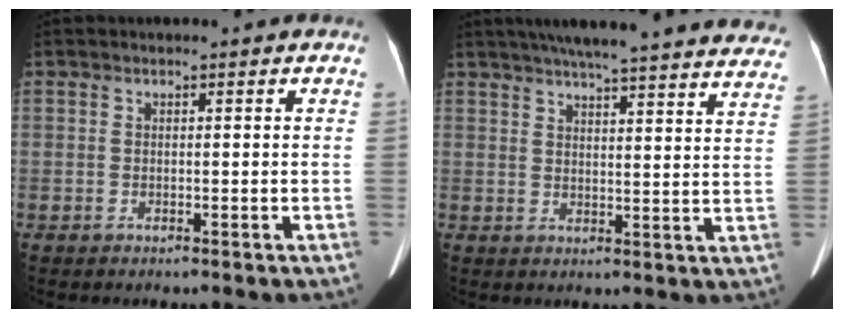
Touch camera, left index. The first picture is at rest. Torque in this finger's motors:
{"motor_torque": [0.80, -1.11, 0.07, 0.13]}